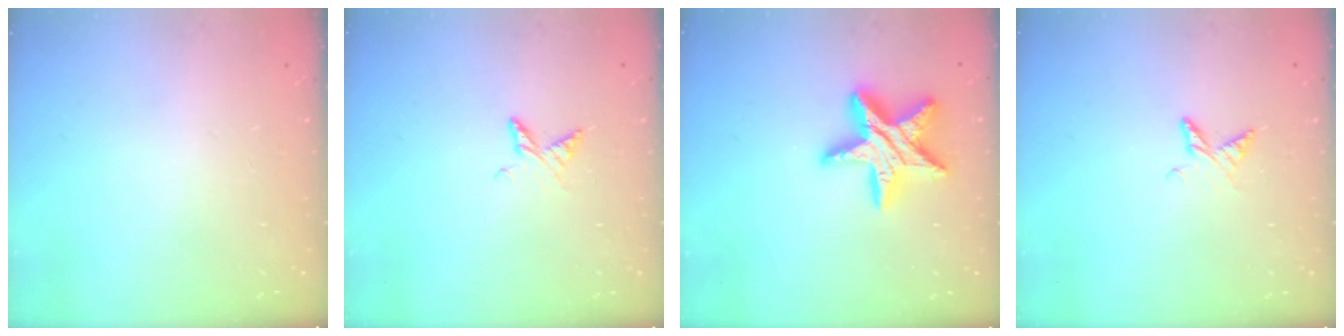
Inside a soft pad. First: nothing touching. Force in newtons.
{"total": 7.2, "press": 7.2, "slide": 0.6}
{"total": 17.1, "press": 17.0, "slide": 1.2}
{"total": 7.2, "press": 7.2, "slide": 0.6}